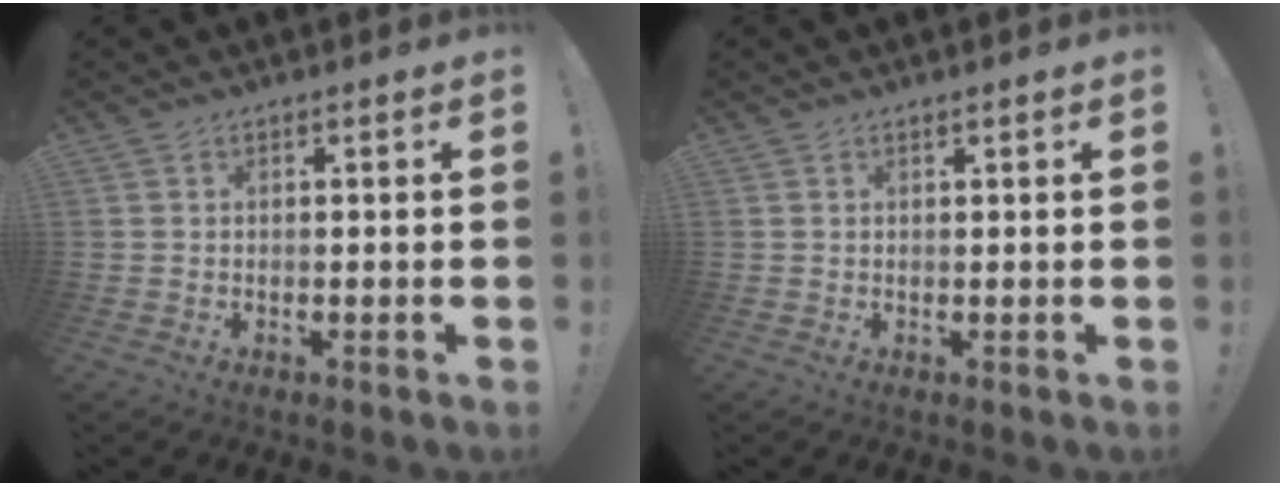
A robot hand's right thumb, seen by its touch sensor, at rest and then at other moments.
{"total": 0.6, "force": [0.6, 0.0, 0.3], "torque": [0.003, -0.003, 0.009]}